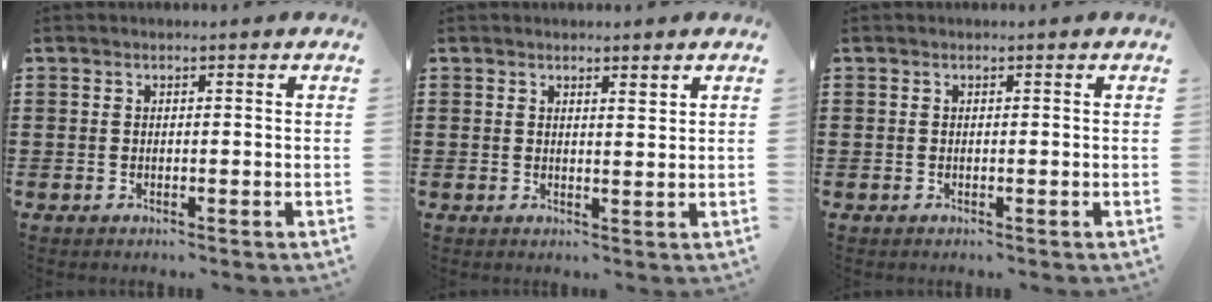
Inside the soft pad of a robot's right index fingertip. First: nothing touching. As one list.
[{"total": 1.5, "force": [1.3, 0.1, 0.8], "torque": [-0.015, 0.001, 0.025]}, {"total": 0.0}]